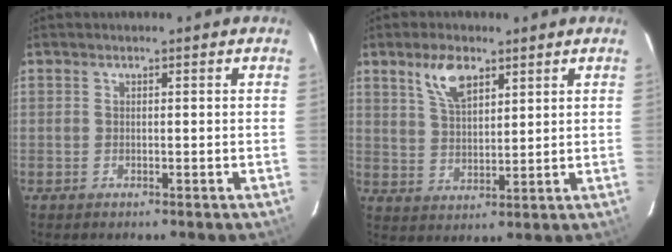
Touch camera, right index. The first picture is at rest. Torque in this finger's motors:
{"motor_torque": [0.67, 0.52, 0.18, 0.08]}